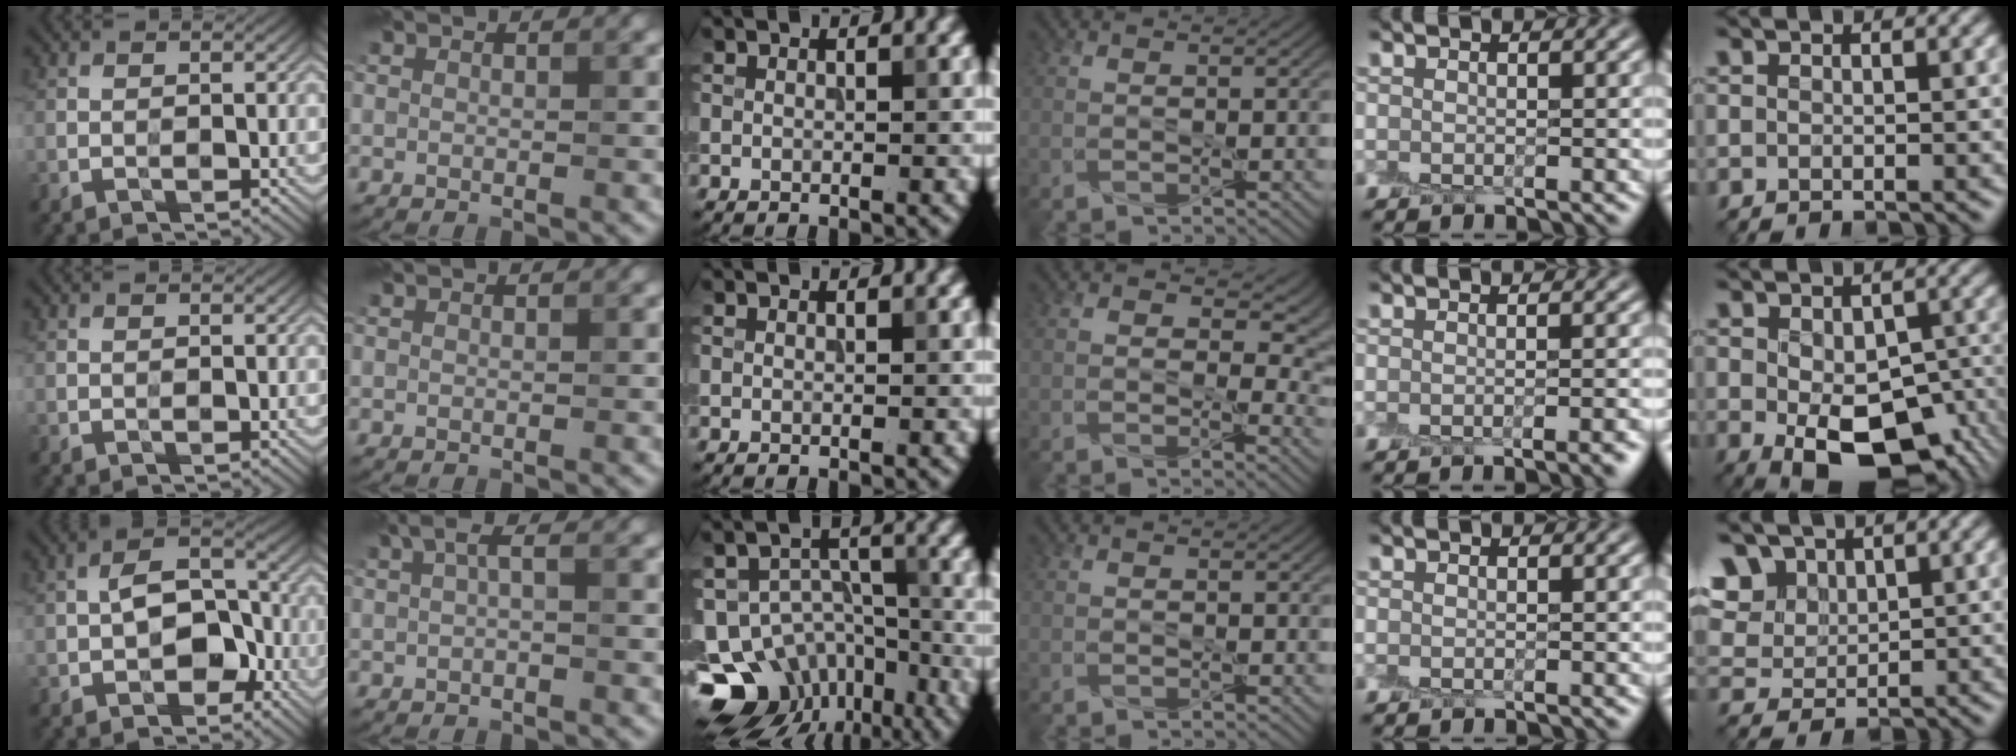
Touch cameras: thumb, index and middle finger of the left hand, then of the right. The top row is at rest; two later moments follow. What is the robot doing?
{"motion": "peel", "object": "cling film"}